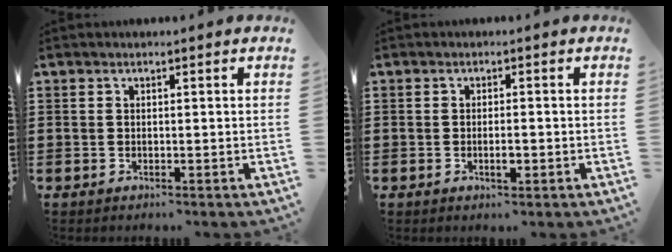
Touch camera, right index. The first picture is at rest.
{"total": 2.1, "force": [-0.7, 0.6, 1.9], "torque": [-0.034, 0.000, -0.012]}